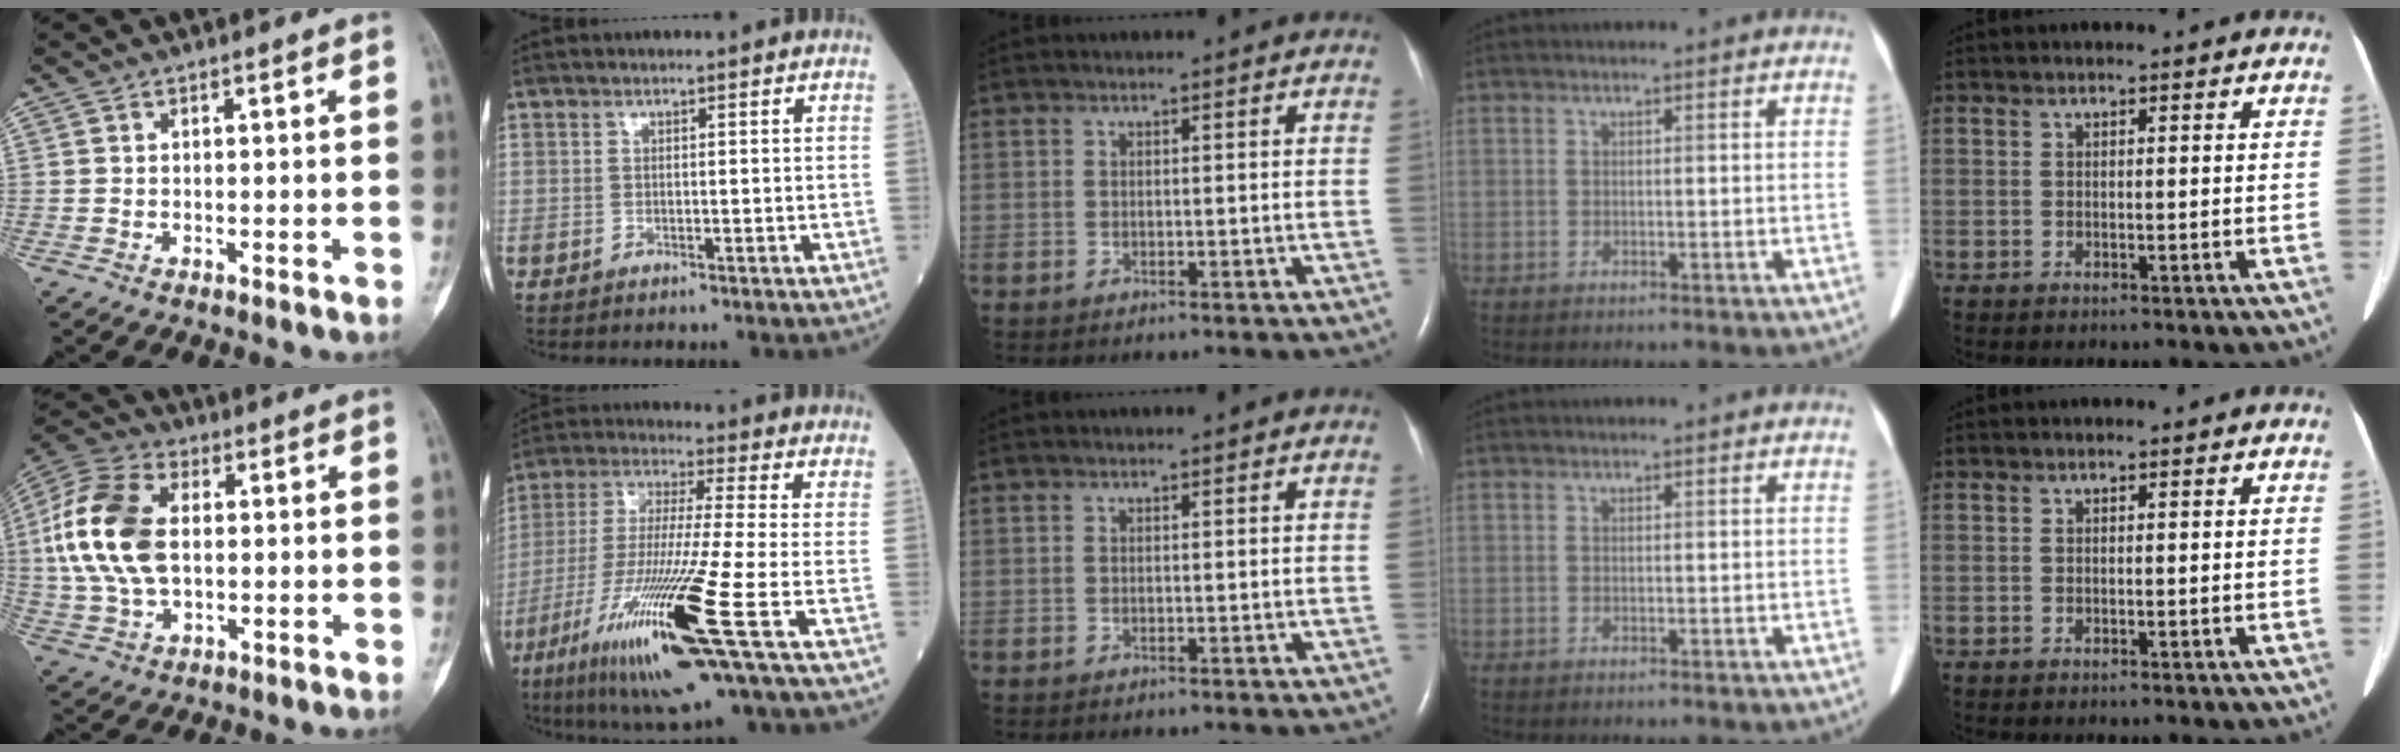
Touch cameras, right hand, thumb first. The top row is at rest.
{"thumb": {"total": 17.3, "force": [1.4, 10.8, 13.5], "torque": [-0.281, 0.014, 0.026]}, "index": {"total": 18.8, "force": [-7.9, -0.7, 17.1], "torque": [-0.343, -0.048, -0.151]}}